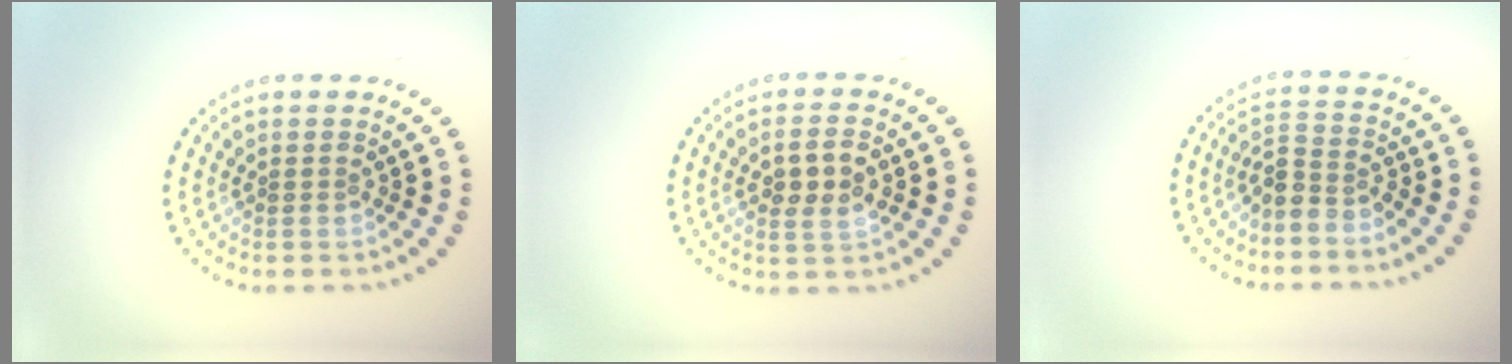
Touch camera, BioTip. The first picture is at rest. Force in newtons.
{"total": 2.9, "press": 2.8, "slide": 0.3}
{"total": 2.6, "press": 1.9, "slide": 1.7}